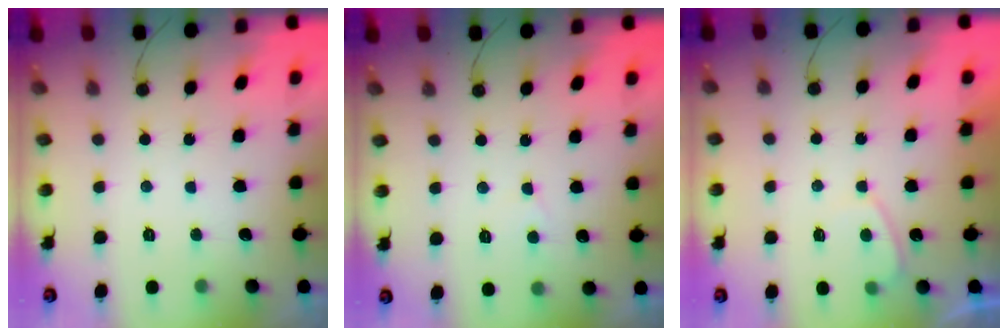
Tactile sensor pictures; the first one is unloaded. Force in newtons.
{"total": 2.5, "press": 2.4, "slide": 0.4}
{"total": 2.0, "press": 2.0, "slide": 0.6}